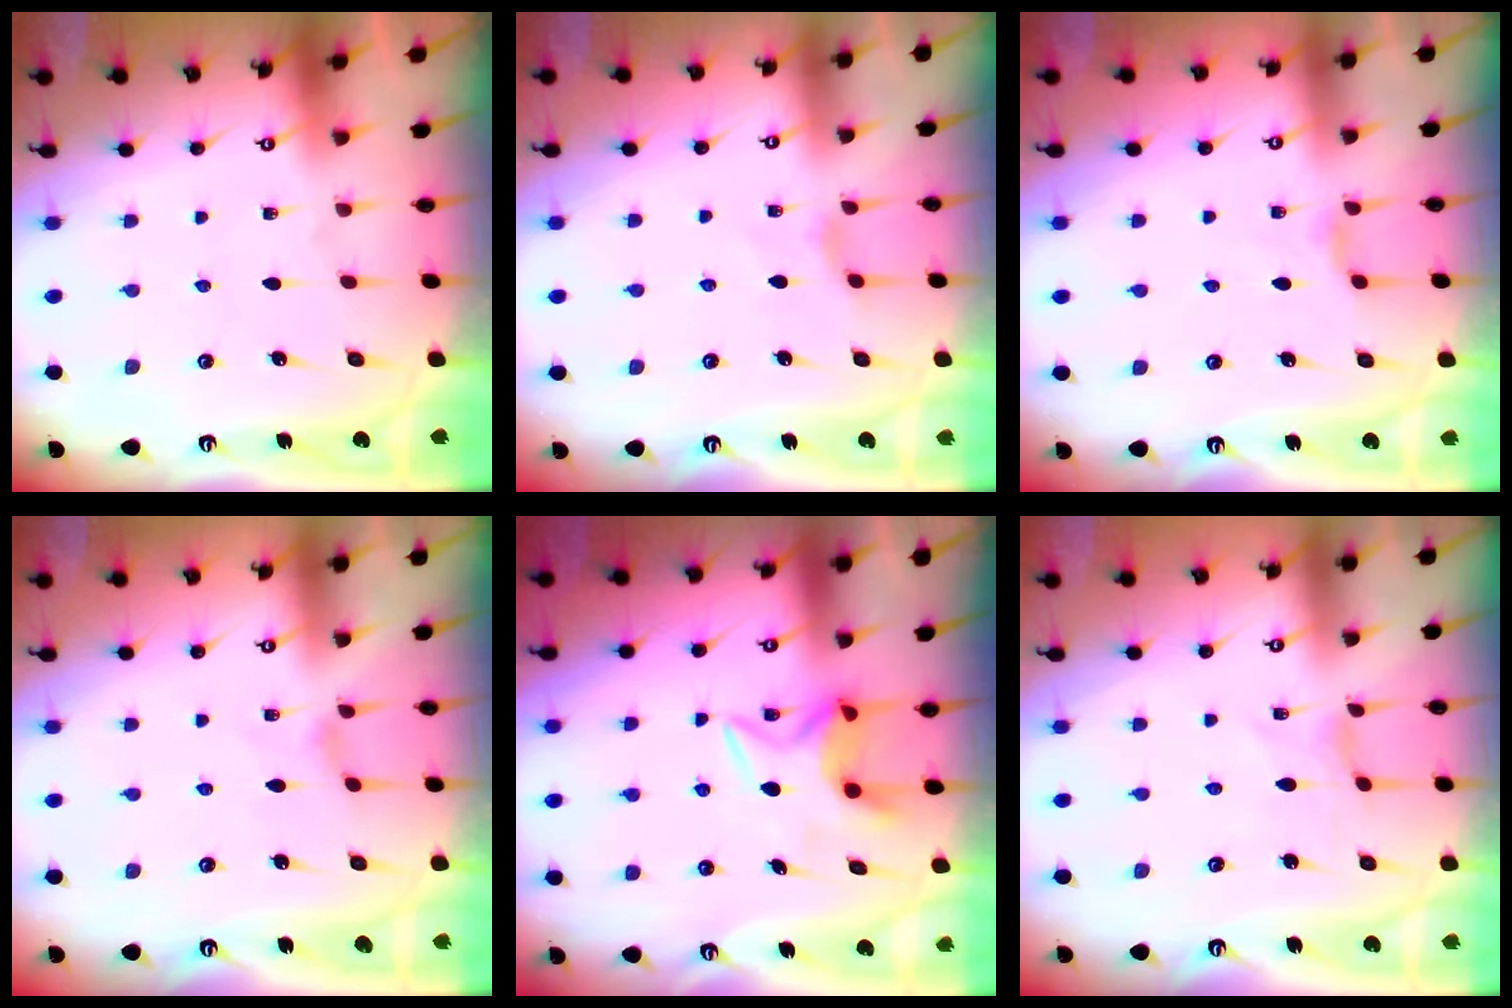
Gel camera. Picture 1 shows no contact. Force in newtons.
{"total": 2.7, "press": 2.6, "slide": 0.5}
{"total": 2.2, "press": 2.2, "slide": 0.4}
{"total": 0.0}
{"total": 6.2, "press": 6.2, "slide": 0.3}
{"total": 0.0}